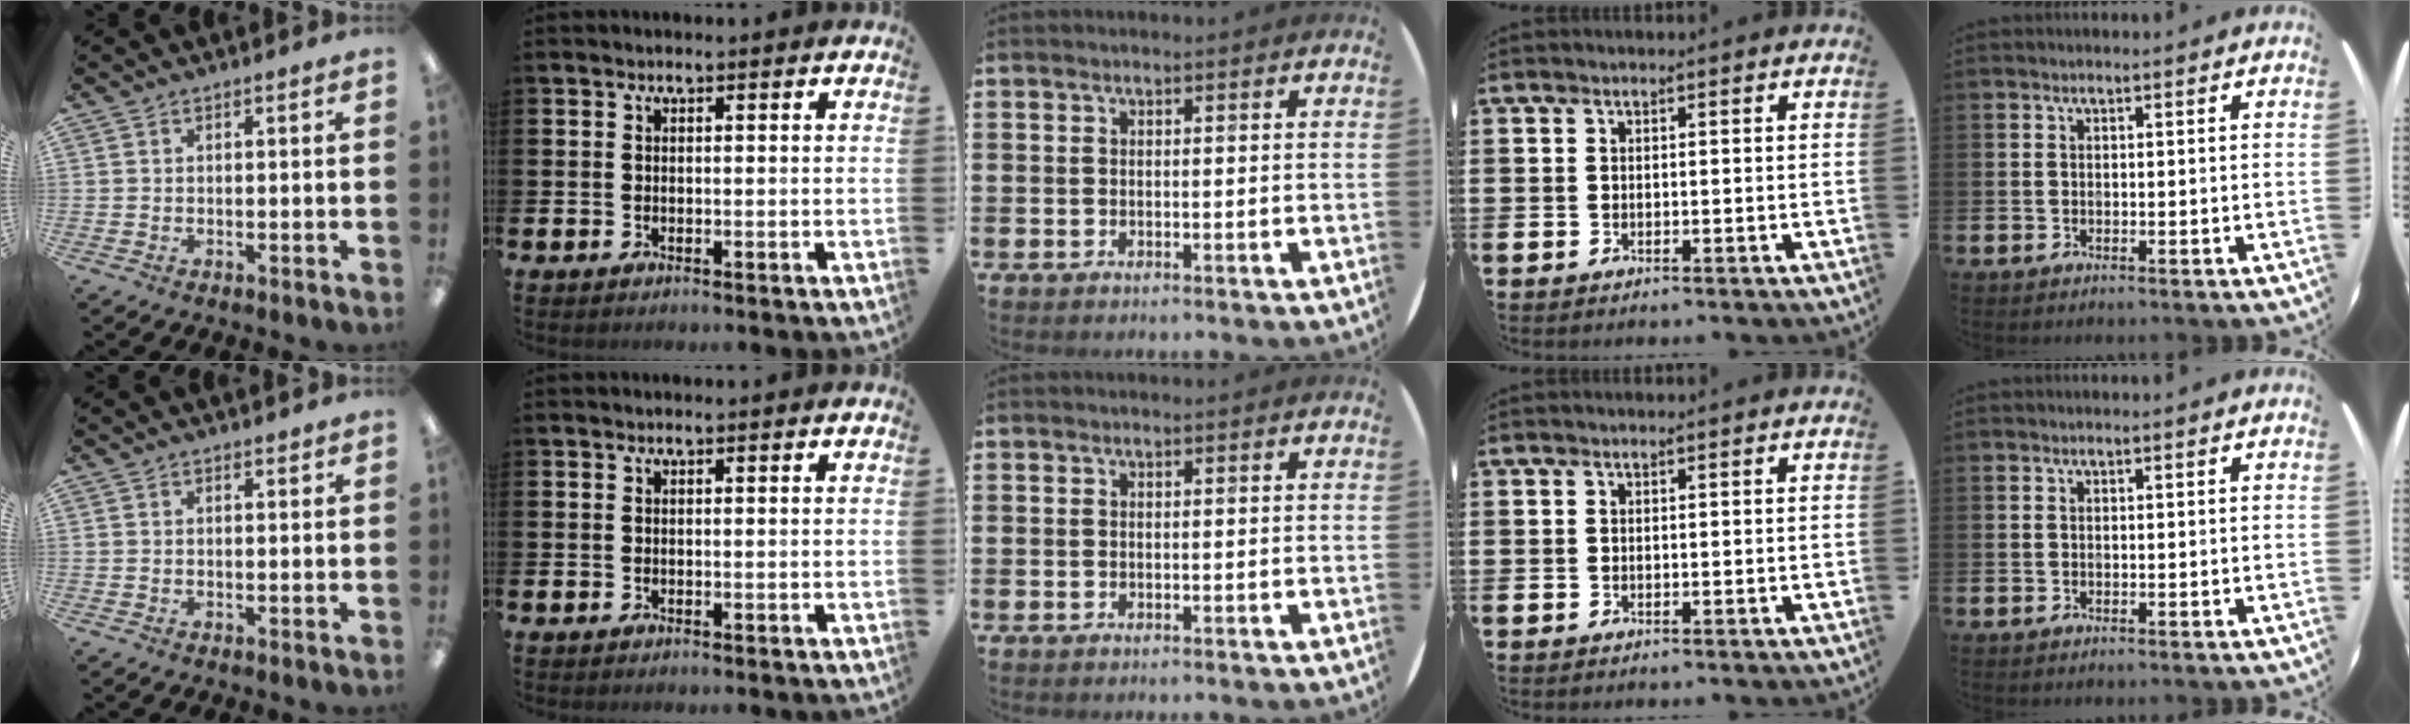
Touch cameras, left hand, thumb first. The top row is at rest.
{"thumb": {"total": 1.0, "force": [0.8, 0.4, 0.3], "torque": [0.002, -0.003, 0.014]}}